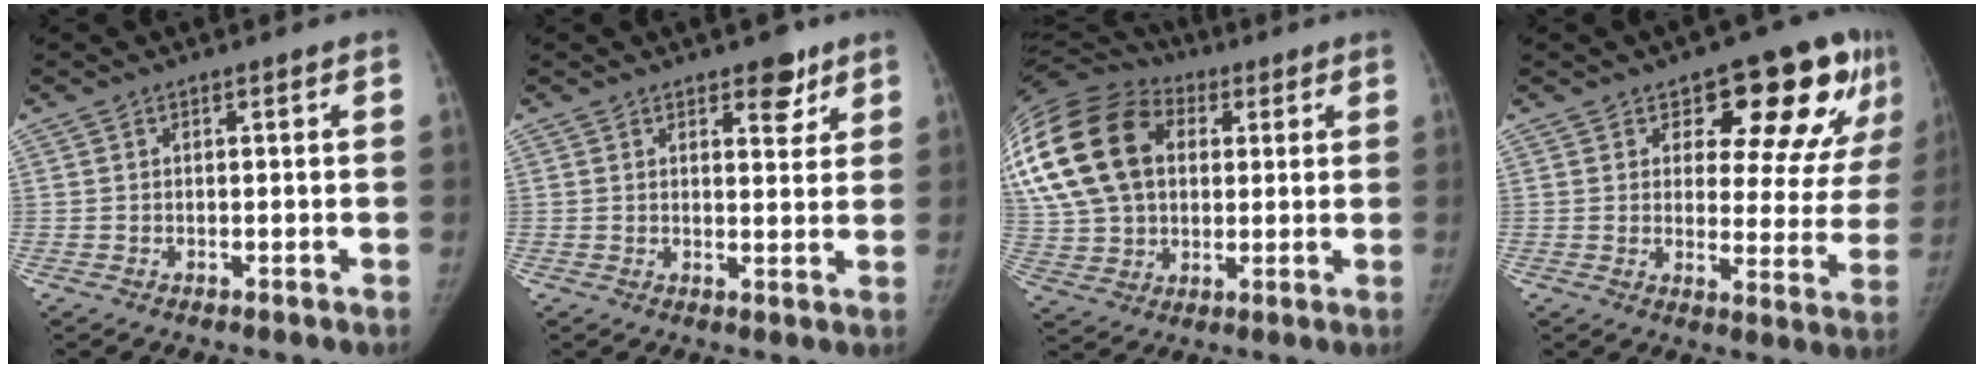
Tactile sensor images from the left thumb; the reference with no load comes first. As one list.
[{"total": 4.7, "force": [3.1, 2.3, 2.7], "torque": [-0.011, -0.018, 0.041]}, {"total": 31.7, "force": [8.4, 23.0, 20.2], "torque": [-0.477, 0.075, 0.169]}, {"total": 18.2, "force": [10.4, 8.4, 12.4], "torque": [-0.097, -0.046, 0.127]}]